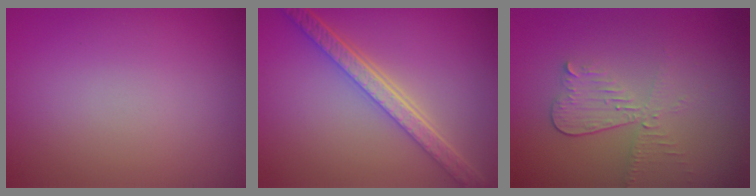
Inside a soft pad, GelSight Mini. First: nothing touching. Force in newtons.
{"total": 5.5, "press": 4.3, "slide": 3.4}
{"total": 3.0, "press": 2.6, "slide": 1.5}